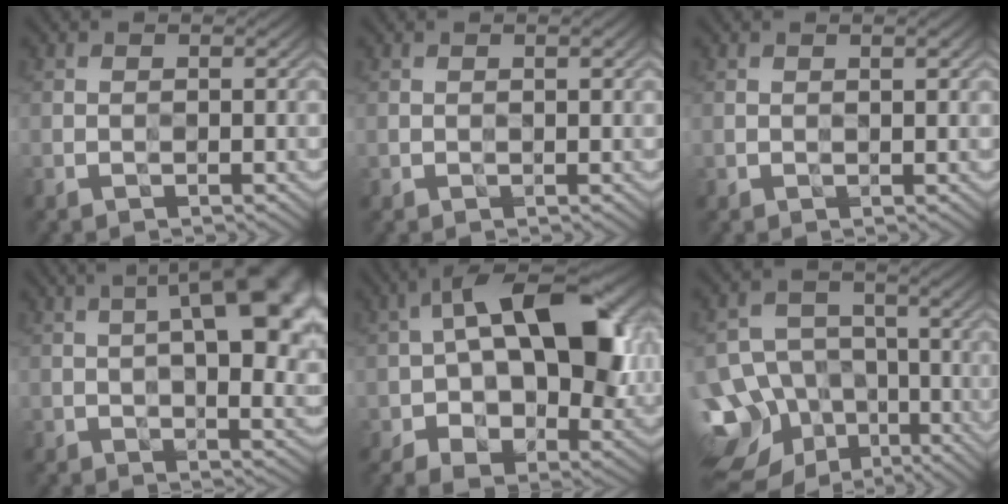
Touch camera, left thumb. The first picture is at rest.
{"total": 0.6, "force": [0.5, -0.1, -0.2], "torque": [0.006, 0.003, 0.010]}
{"total": 0.9, "force": [0.8, -0.2, -0.2], "torque": [0.006, 0.004, 0.015]}
{"total": 13.7, "force": [3.3, 5.8, 12.0], "torque": [-0.126, 0.029, 0.040]}
{"total": 16.1, "force": [1.7, 9.5, 12.9], "torque": [-0.195, 0.009, 0.027]}
{"total": 14.8, "force": [-7.7, 11.4, 5.3], "torque": [-0.142, -0.034, -0.113]}